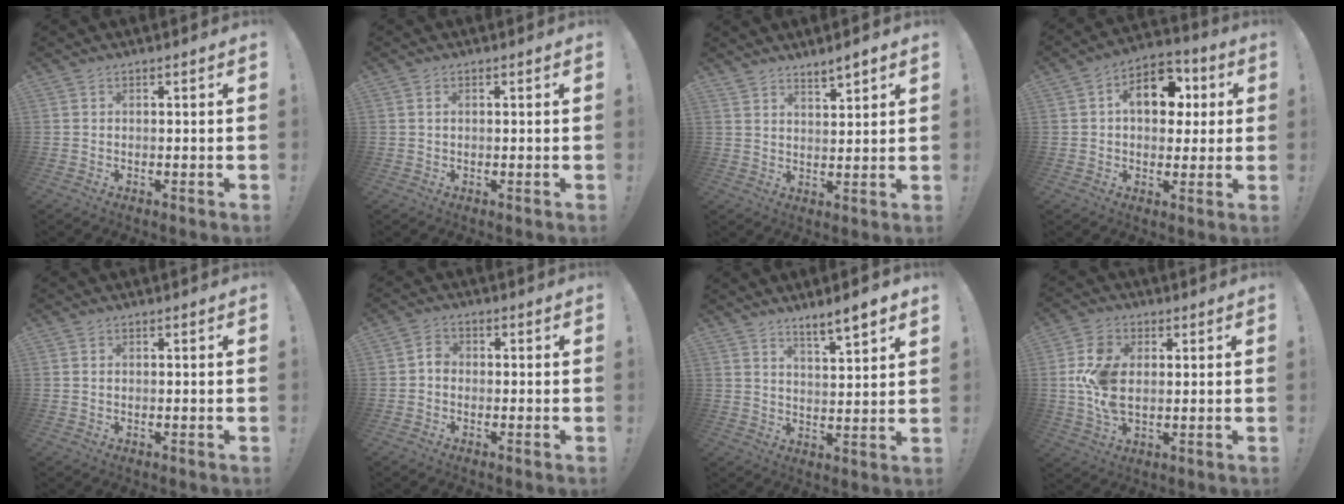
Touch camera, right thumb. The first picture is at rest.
{"total": 1.0, "force": [0.3, 0.6, 0.7], "torque": [-0.016, 0.003, 0.005]}
{"total": 4.7, "force": [4.3, 1.1, 1.7], "torque": [-0.010, -0.032, 0.073]}
{"total": 13.4, "force": [3.6, 9.3, 8.9], "torque": [-0.119, 0.001, 0.066]}
{"total": 0.6, "force": [0.1, 0.4, 0.4], "torque": [-0.009, 0.002, 0.002]}
{"total": 2.9, "force": [-1.0, 2.1, 1.7], "torque": [-0.028, 0.014, -0.019]}
{"total": 7.0, "force": [5.7, 0.6, 4.0], "torque": [-0.050, -0.041, 0.092]}
{"total": 12.5, "force": [0.6, 8.3, 9.3], "torque": [-0.179, -0.004, 0.011]}